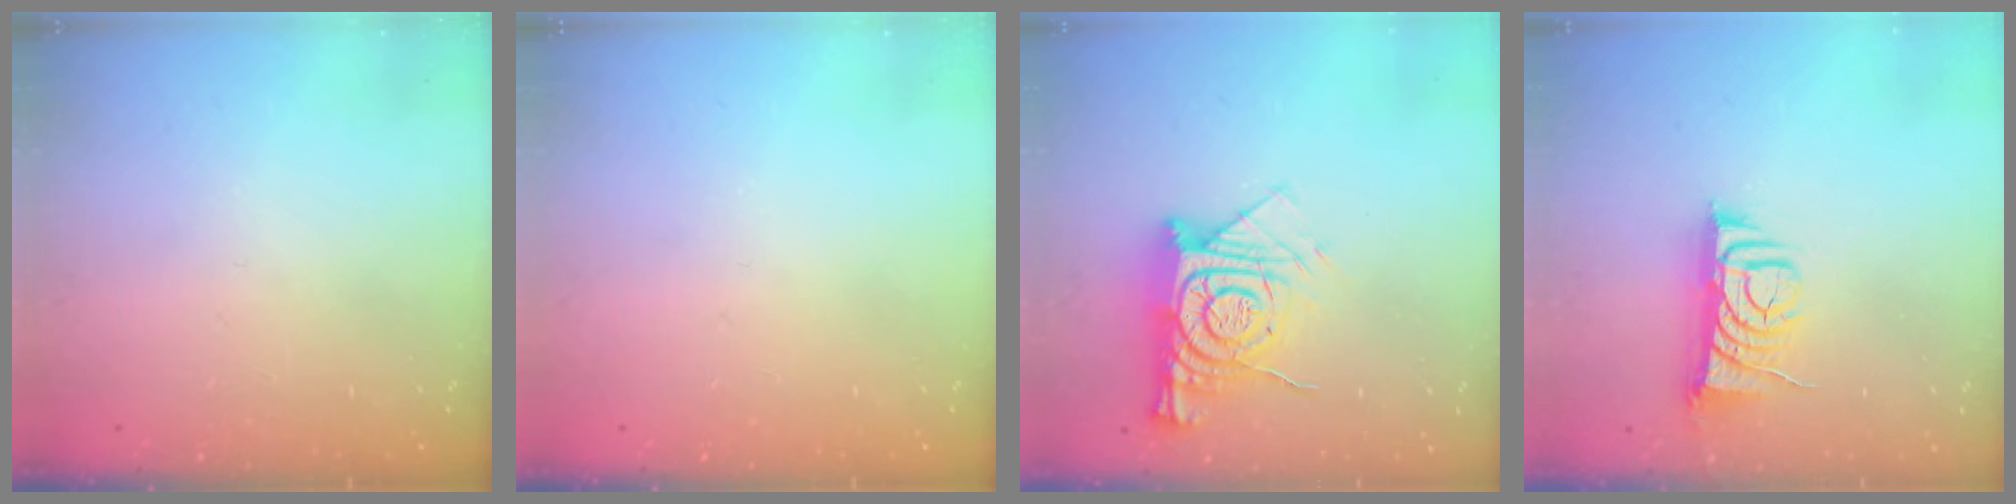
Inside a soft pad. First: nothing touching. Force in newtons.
{"total": 0.0}
{"total": 13.6, "press": 13.5, "slide": 1.3}
{"total": 8.3, "press": 8.2, "slide": 1.0}